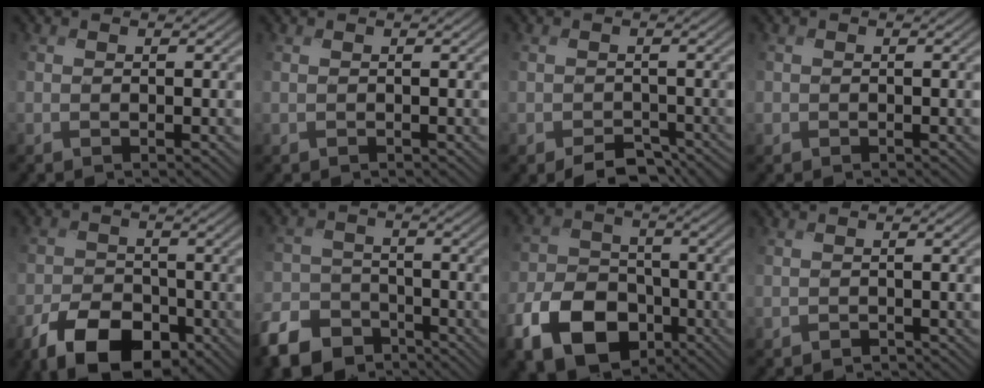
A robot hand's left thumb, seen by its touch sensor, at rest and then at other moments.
{"total": 0.0}
{"total": 3.5, "force": [-2.5, 2.0, 1.3], "torque": [-0.017, -0.014, -0.041]}
{"total": 1.0, "force": [-0.2, 0.9, -0.1], "torque": [0.001, -0.003, -0.007]}
{"total": 8.4, "force": [-4.9, 4.8, 4.8], "torque": [-0.089, -0.011, -0.088]}
{"total": 8.5, "force": [-6.4, 4.6, 3.2], "torque": [-0.077, -0.014, -0.127]}
{"total": 12.5, "force": [-6.5, 8.1, 7.0], "torque": [-0.158, -0.022, -0.125]}
{"total": 1.2, "force": [-1.0, 0.6, 0.1], "torque": [0.005, -0.002, -0.024]}